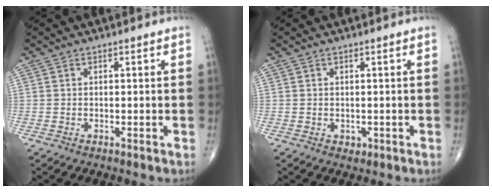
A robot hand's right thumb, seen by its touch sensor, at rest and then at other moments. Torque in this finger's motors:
{"motor_torque": [-0.17, -0.02, 0.03, 0.10, -0.02]}